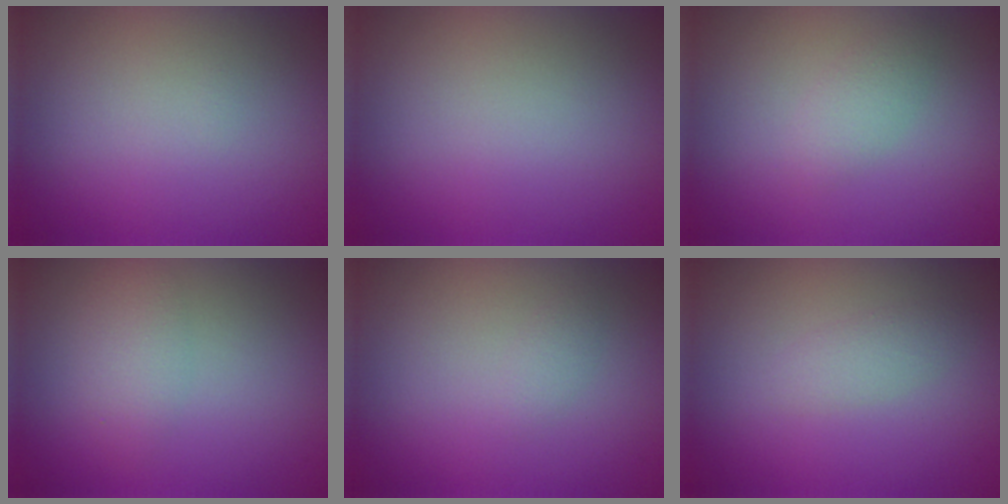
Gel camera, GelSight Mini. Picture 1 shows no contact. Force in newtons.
{"total": 0.0}
{"total": 1.5, "press": 1.5, "slide": 0.0}
{"total": 2.1, "press": 2.1, "slide": 0.1}
{"total": 0.7, "press": 0.7, "slide": 0.0}
{"total": 1.3, "press": 1.3, "slide": 0.0}